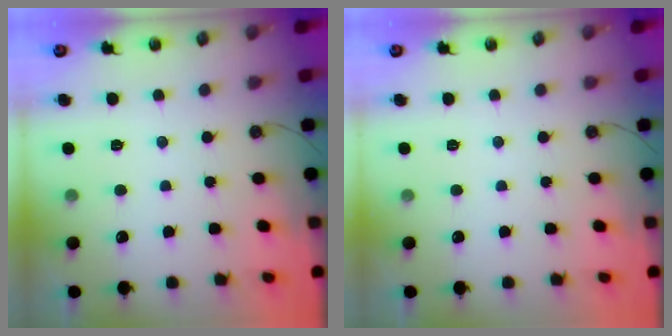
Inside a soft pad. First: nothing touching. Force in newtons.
{"total": 0.0}